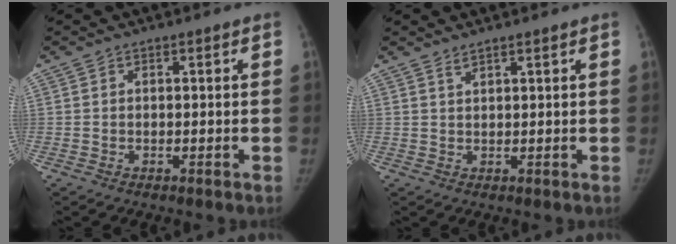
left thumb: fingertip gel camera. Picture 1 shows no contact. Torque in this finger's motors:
{"motor_torque": [0.16, -0.03, -0.23, 0.21, -0.06]}